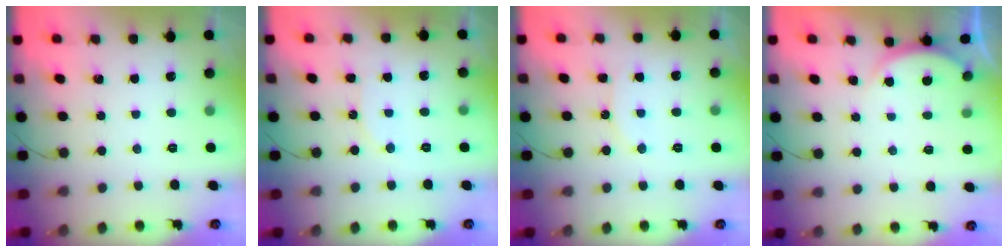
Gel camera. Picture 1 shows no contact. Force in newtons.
{"total": 7.8, "press": 7.7, "slide": 0.7}
{"total": 6.9, "press": 6.9, "slide": 0.9}
{"total": 2.8, "press": 2.8, "slide": 0.4}